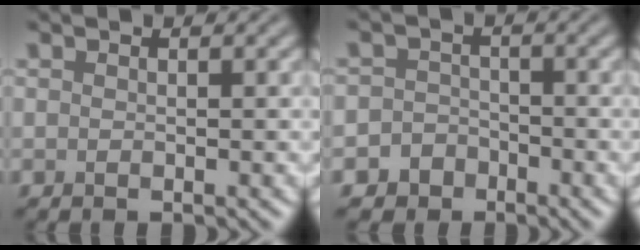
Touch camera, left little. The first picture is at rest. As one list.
[{"total": 3.3, "force": [-2.0, 2.6, 0.2], "torque": [0.033, 0.001, -0.042]}]